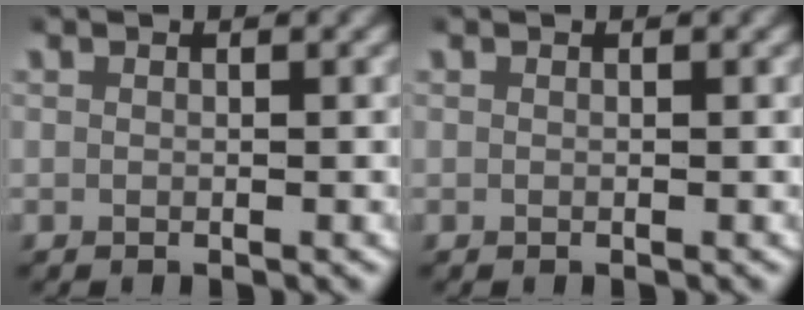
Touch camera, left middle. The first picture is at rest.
{"total": 0.0}